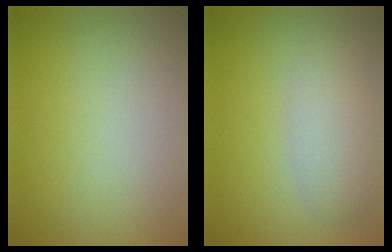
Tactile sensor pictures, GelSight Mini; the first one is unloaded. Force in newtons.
{"total": 2.9, "press": 2.9, "slide": 0.1}